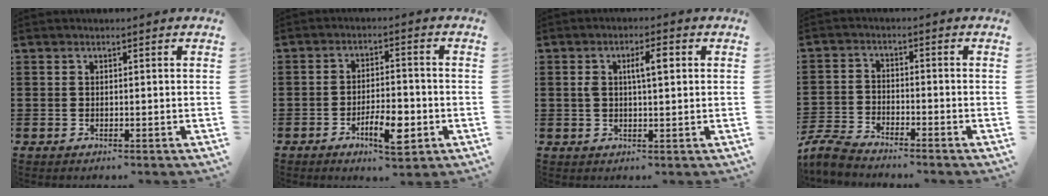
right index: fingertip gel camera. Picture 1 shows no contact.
{"total": 6.9, "force": [-2.9, 2.5, 5.7], "torque": [-0.103, 0.002, -0.051]}
{"total": 4.3, "force": [0.9, 1.4, 4.0], "torque": [-0.072, 0.008, 0.009]}
{"total": 4.6, "force": [-4.5, 0.2, 1.1], "torque": [-0.050, -0.009, -0.097]}